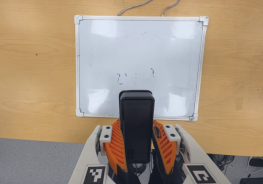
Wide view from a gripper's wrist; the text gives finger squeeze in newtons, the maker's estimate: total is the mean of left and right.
{"total": 8.7, "left": 7.2, "right": 10.2}